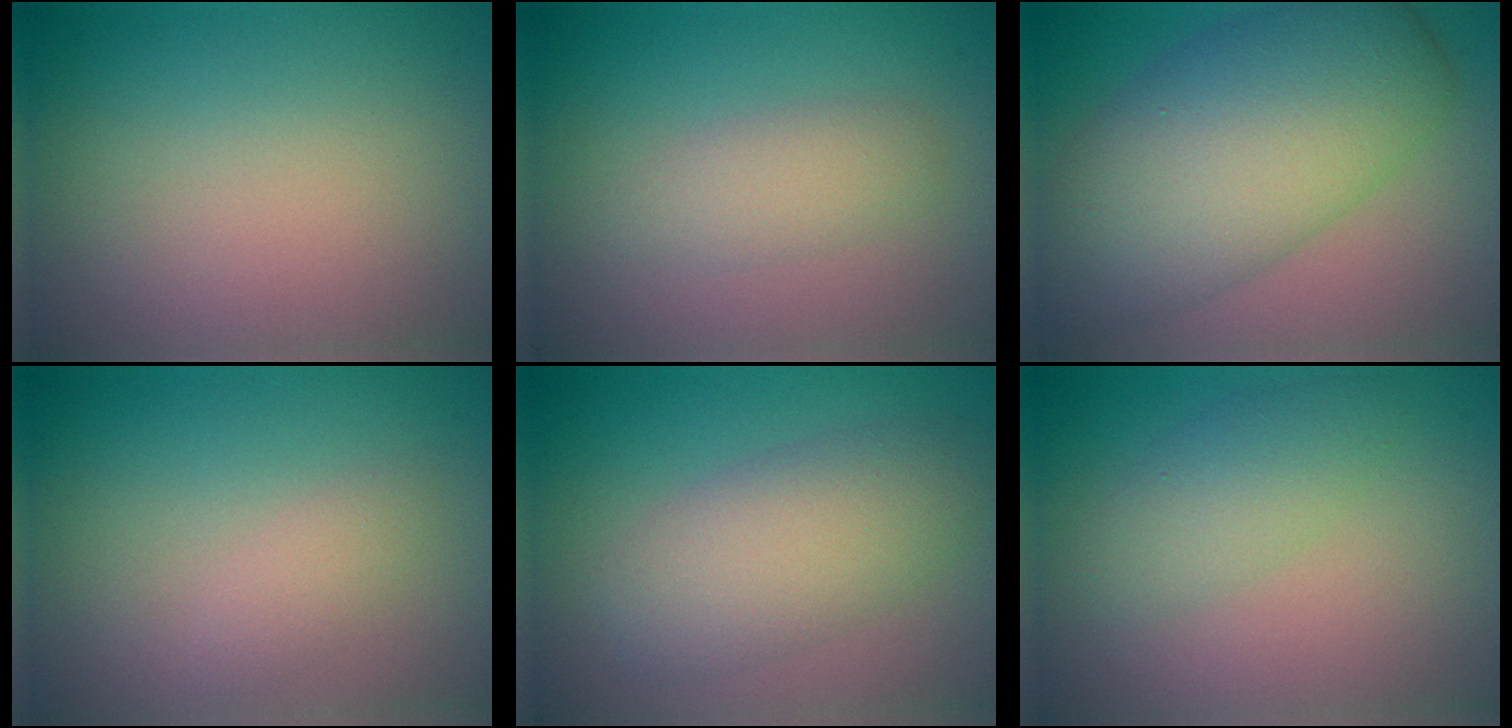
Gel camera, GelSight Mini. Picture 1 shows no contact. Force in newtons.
{"total": 2.2, "press": 2.2, "slide": 0.0}
{"total": 10.6, "press": 10.6, "slide": 0.2}
{"total": 1.3, "press": 1.3, "slide": 0.1}
{"total": 5.6, "press": 5.6, "slide": 0.2}
{"total": 2.7, "press": 2.7, "slide": 0.0}